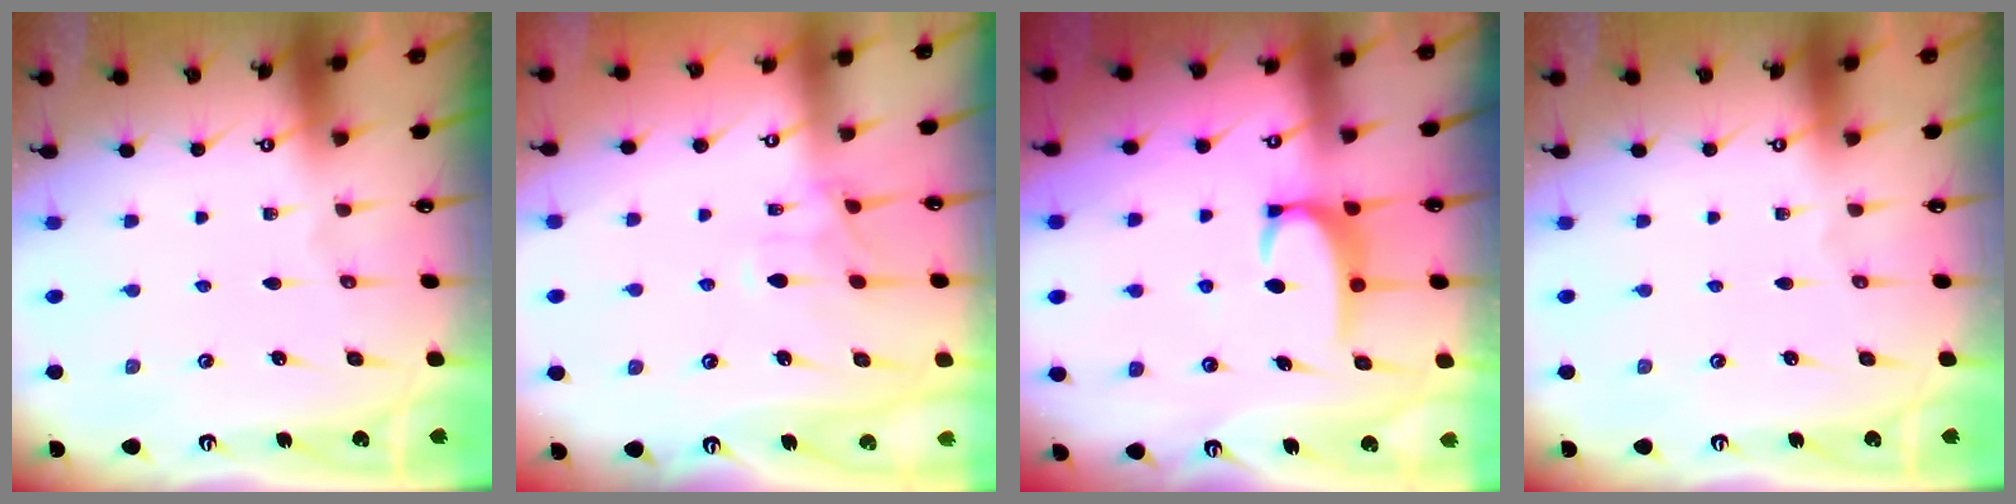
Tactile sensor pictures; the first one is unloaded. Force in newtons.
{"total": 1.7, "press": 1.1, "slide": 1.2}
{"total": 3.5, "press": 3.4, "slide": 0.5}
{"total": 0.0}